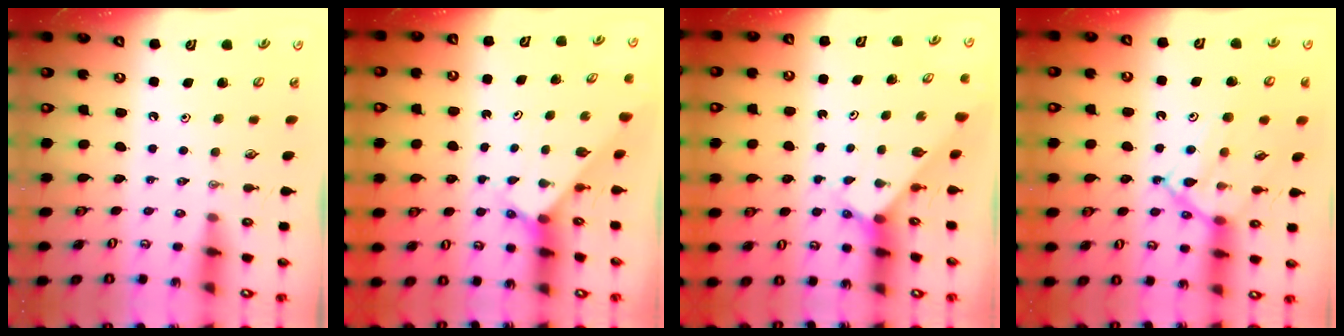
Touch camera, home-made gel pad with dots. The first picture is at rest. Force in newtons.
{"total": 2.2, "press": 2.2, "slide": 0.2}
{"total": 2.2, "press": 2.2, "slide": 0.2}
{"total": 17.1, "press": 17.0, "slide": 1.4}